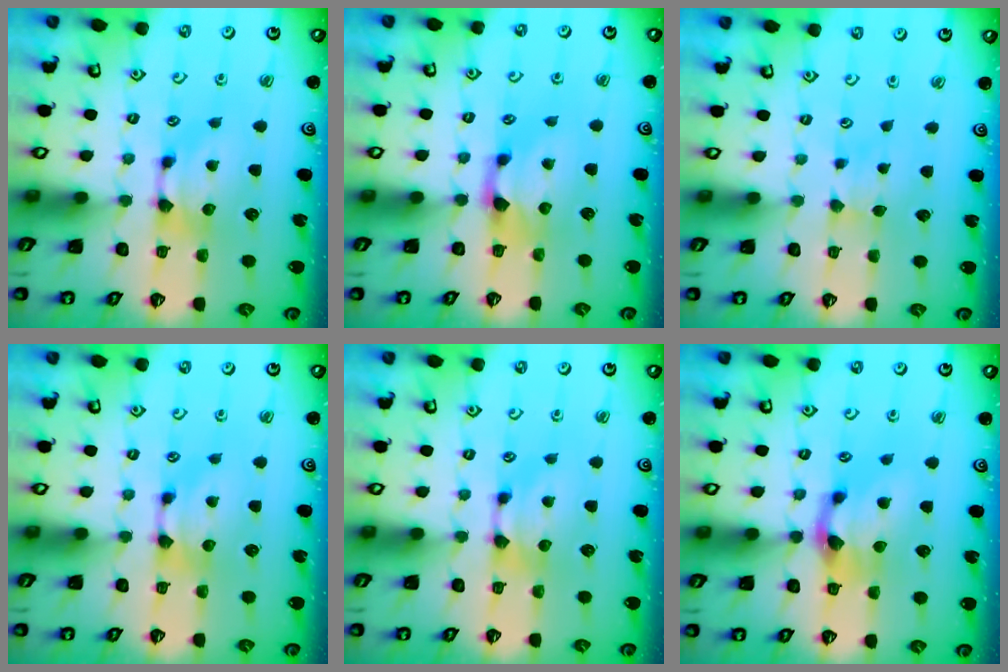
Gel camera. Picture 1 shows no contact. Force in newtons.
{"total": 1.3, "press": 0.4, "slide": 1.3}
{"total": 2.6, "press": 2.6, "slide": 0.5}
{"total": 0.0}
{"total": 0.0}
{"total": 2.1, "press": 1.3, "slide": 1.7}